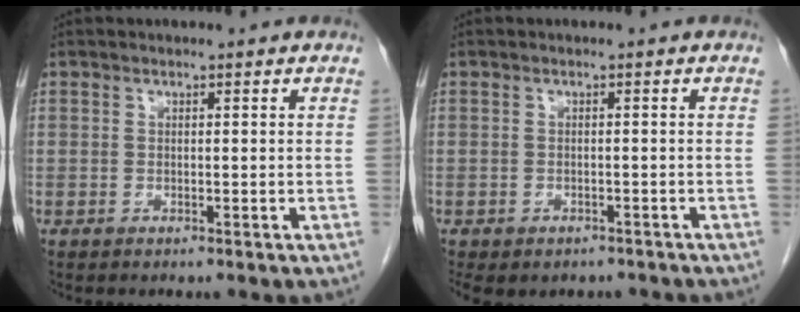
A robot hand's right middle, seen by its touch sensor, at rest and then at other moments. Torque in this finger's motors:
{"motor_torque": [1.10, -1.03, 0.15, 0.09]}